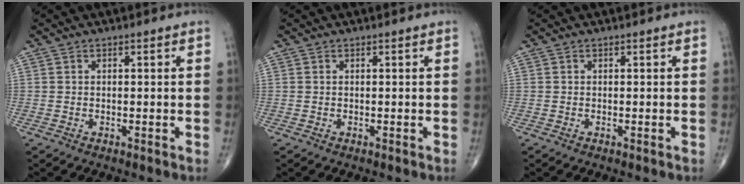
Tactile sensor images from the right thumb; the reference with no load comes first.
{"total": 0.0}
{"total": 0.0}